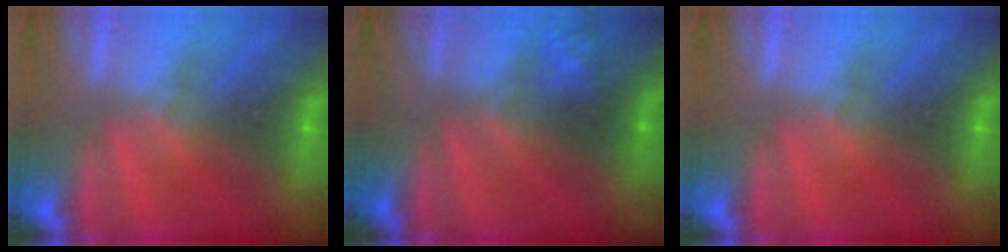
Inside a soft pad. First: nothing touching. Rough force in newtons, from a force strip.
{"total": 2.3}
{"total": 0.0}